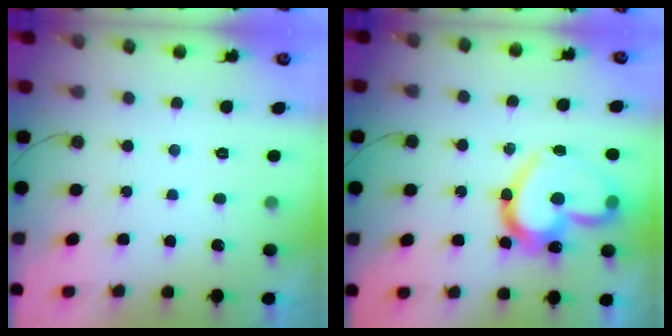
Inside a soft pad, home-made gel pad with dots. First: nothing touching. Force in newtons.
{"total": 23.3, "press": 23.2, "slide": 2.0}